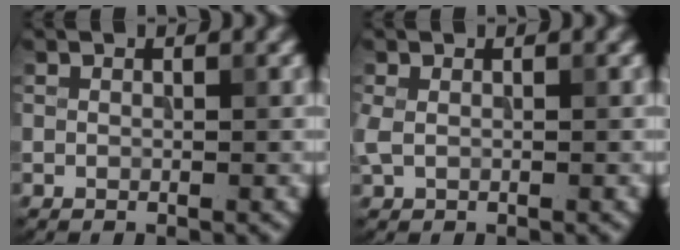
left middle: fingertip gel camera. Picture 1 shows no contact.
{"total": 1.1, "force": [0.1, 0.7, 0.9], "torque": [-0.025, 0.001, 0.001]}